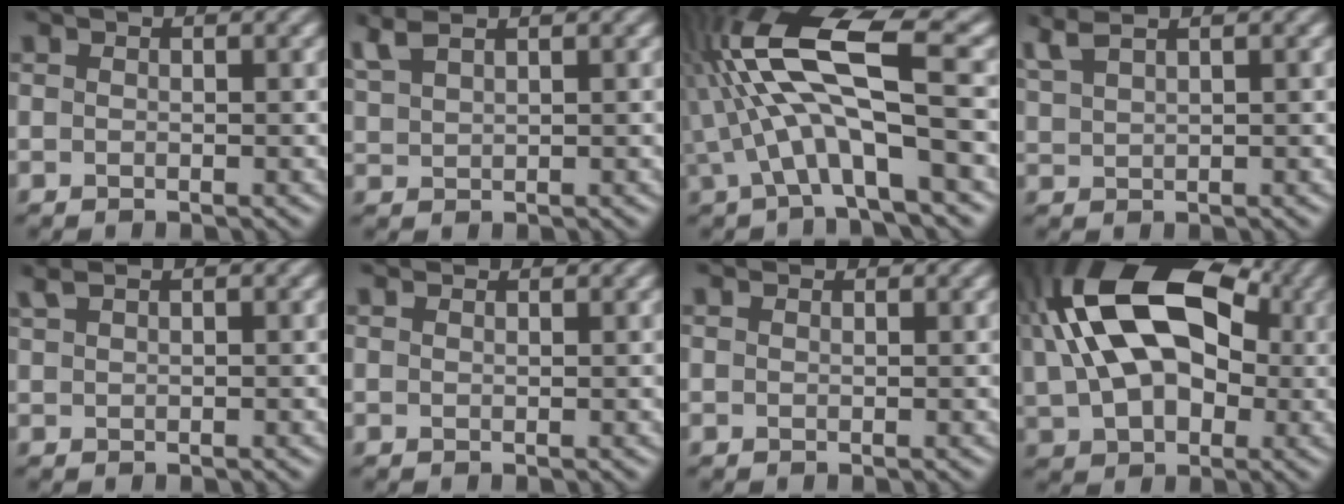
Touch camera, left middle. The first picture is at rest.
{"total": 2.3, "force": [2.1, 0.4, 1.0], "torque": [-0.031, 0.011, 0.050]}
{"total": 10.0, "force": [0.7, 3.0, 9.5], "torque": [-0.184, 0.024, 0.003]}
{"total": 2.6, "force": [2.2, 0.4, 1.3], "torque": [-0.037, 0.015, 0.052]}
{"total": 1.3, "force": [1.1, 0.2, 0.6], "torque": [-0.018, 0.005, 0.024]}
{"total": 1.5, "force": [1.5, 0.2, 0.2], "torque": [-0.008, 0.005, 0.021]}
{"total": 1.0, "force": [1.0, 0.1, 0.0], "torque": [-0.001, 0.002, 0.010]}
{"total": 16.0, "force": [3.9, 10.0, 11.9], "torque": [-0.190, 0.016, 0.062]}